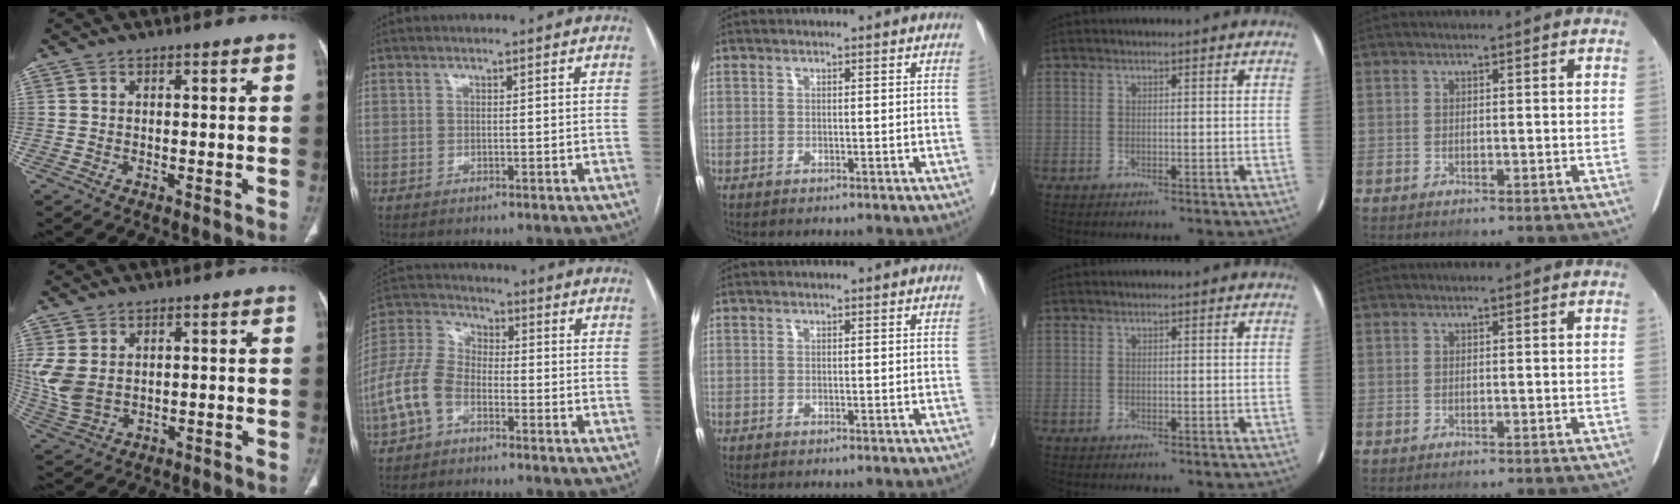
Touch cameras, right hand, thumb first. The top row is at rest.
{"thumb": {"total": 7.4, "force": [0.7, 5.3, 5.2], "torque": [-0.125, -0.005, 0.028]}, "index": {"total": 8.5, "force": [-3.7, 5.0, 5.8], "torque": [-0.153, 0.018, -0.083]}}